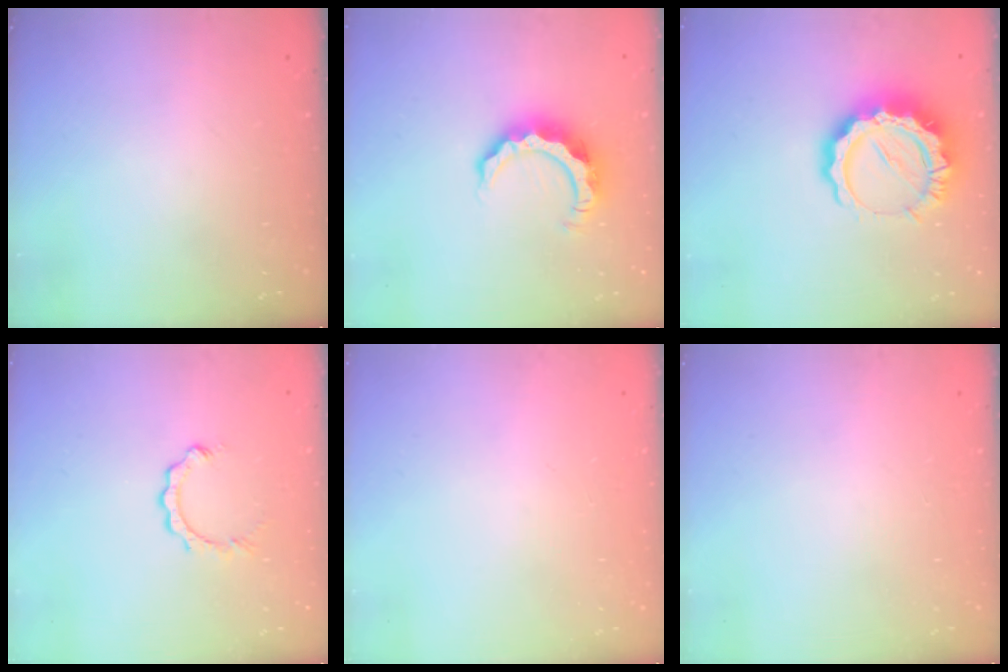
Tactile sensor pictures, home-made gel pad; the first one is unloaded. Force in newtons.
{"total": 9.2, "press": 9.1, "slide": 1.0}
{"total": 13.0, "press": 12.9, "slide": 1.2}
{"total": 2.9, "press": 2.9, "slide": 0.3}
{"total": 1.4, "press": 1.4, "slide": 0.1}
{"total": 0.0}